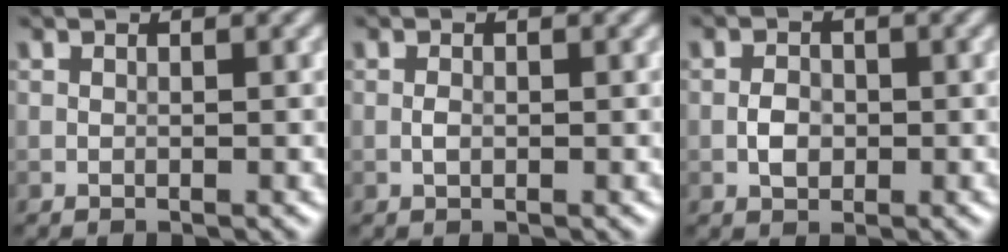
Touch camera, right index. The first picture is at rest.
{"total": 0.8, "force": [-0.2, 0.4, 0.6], "torque": [-0.013, 0.001, -0.004]}
{"total": 1.9, "force": [-0.4, 1.4, 1.3], "torque": [-0.021, 0.003, -0.011]}